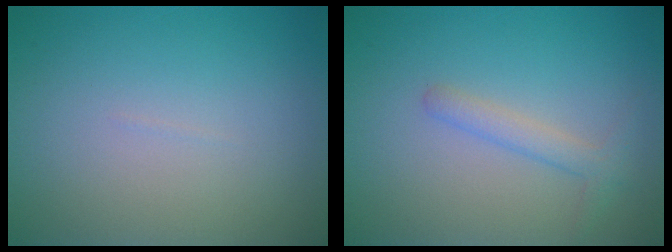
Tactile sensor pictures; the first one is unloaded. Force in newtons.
{"total": 1.8, "press": 1.8, "slide": 0.0}